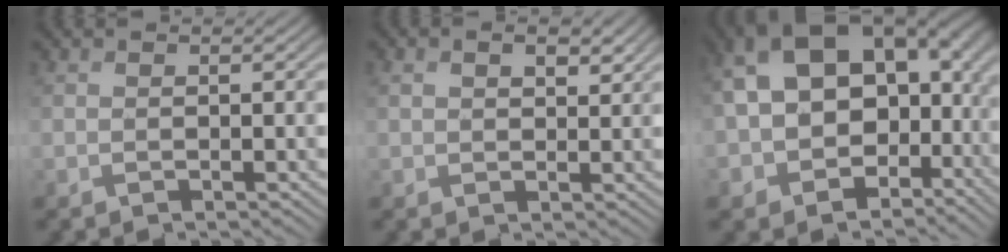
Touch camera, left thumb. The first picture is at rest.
{"total": 3.3, "force": [1.5, 2.0, 2.3], "torque": [-0.042, 0.000, 0.030]}
{"total": 18.0, "force": [0.5, 12.6, 12.9], "torque": [-0.233, -0.032, 0.053]}